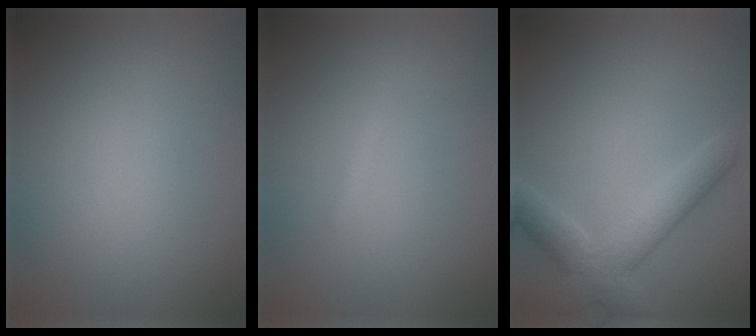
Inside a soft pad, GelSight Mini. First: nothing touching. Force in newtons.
{"total": 1.0, "press": 1.0, "slide": 0.1}
{"total": 4.9, "press": 4.9, "slide": 0.4}